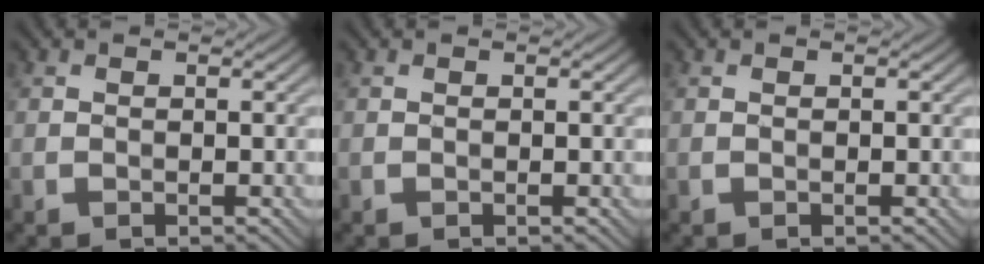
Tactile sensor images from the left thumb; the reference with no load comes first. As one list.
[{"total": 0.0}, {"total": 0.0}]